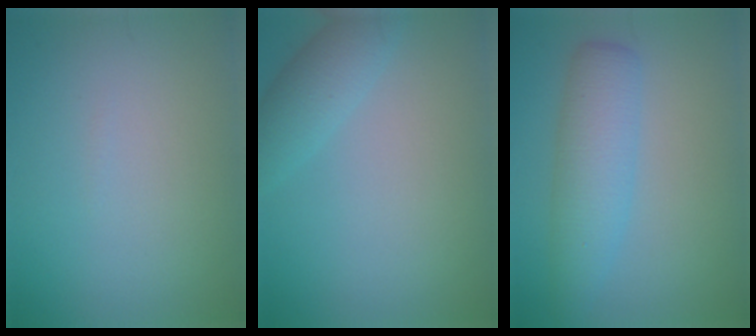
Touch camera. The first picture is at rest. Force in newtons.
{"total": 3.0, "press": 3.0, "slide": 0.2}
{"total": 4.5, "press": 4.5, "slide": 0.1}